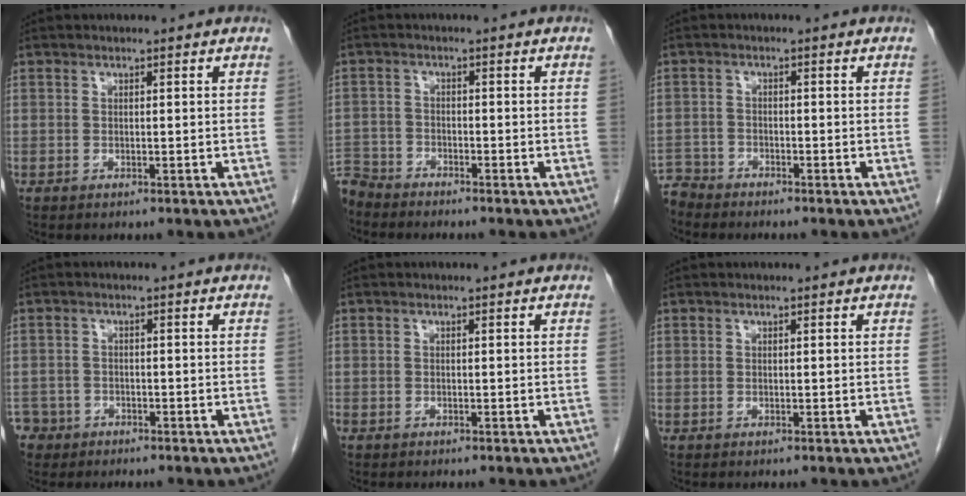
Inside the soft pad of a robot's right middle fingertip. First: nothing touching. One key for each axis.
{"total": 5.8, "fx": -5.6, "fy": 1.7, "fz": 0.0, "tx": 0.001, "ty": -0.010, "tz": -0.109}
{"total": 4.2, "fx": -4.0, "fy": 1.0, "fz": -0.5, "tx": 0.009, "ty": -0.008, "tz": -0.080}
{"total": 4.0, "fx": -2.8, "fy": 2.9, "fz": -0.5, "tx": 0.006, "ty": 0.008, "tz": -0.053}
{"total": 0.8, "fx": -0.6, "fy": 0.4, "fz": 0.2, "tx": -0.013, "ty": 0.000, "tz": -0.013}
{"total": 0.0}